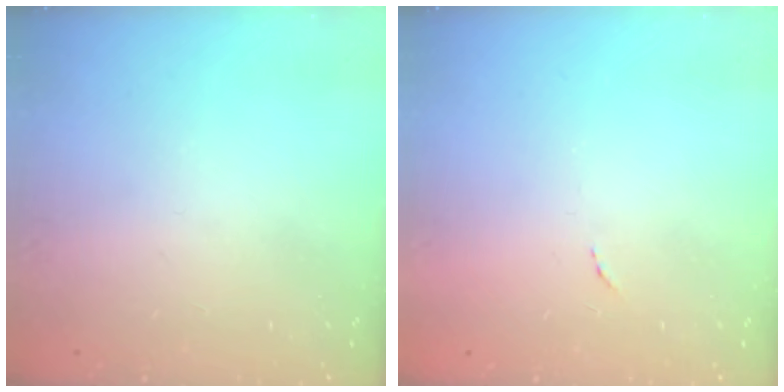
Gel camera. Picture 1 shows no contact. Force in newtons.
{"total": 3.3, "press": 3.3, "slide": 0.2}